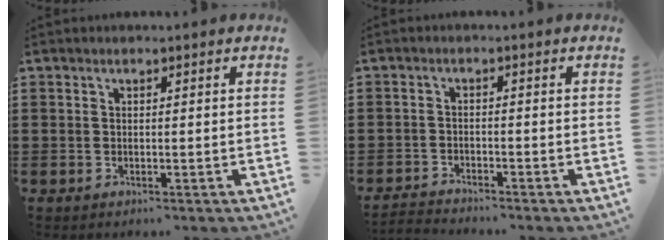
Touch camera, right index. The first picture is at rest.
{"total": 2.0, "force": [-2.0, 0.0, -0.2], "torque": [-0.002, 0.001, -0.045]}